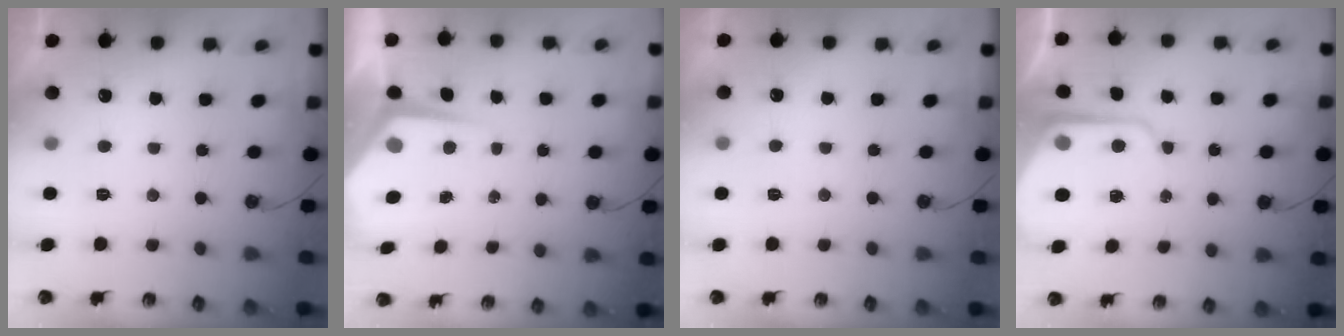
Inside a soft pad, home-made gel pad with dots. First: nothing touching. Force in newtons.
{"total": 4.9, "press": 4.8, "slide": 0.5}
{"total": 3.2, "press": 3.2, "slide": 0.3}
{"total": 9.3, "press": 9.2, "slide": 0.6}